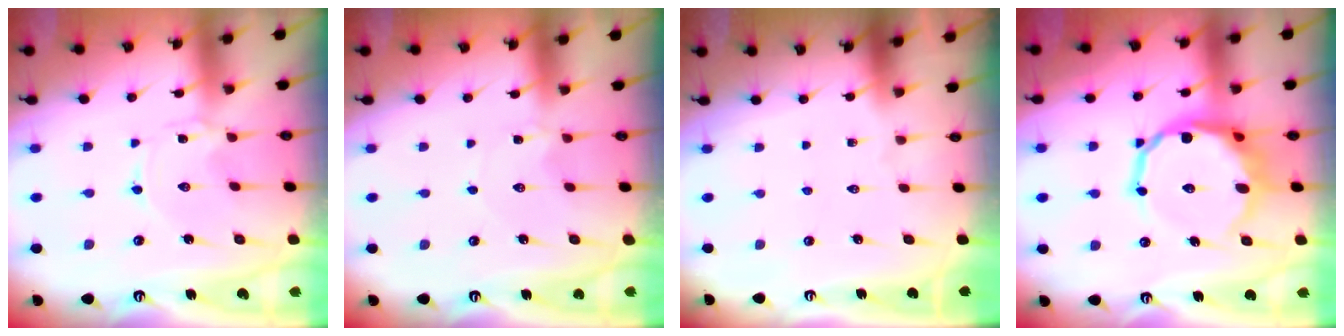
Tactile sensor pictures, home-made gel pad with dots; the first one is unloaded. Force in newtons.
{"total": 1.1, "press": 1.1, "slide": 0.2}
{"total": 0.0}
{"total": 12.6, "press": 11.8, "slide": 4.3}